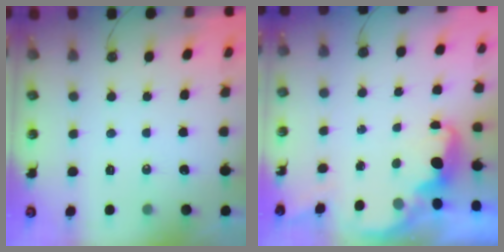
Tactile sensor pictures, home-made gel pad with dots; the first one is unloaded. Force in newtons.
{"total": 1.7, "press": 1.6, "slide": 0.6}